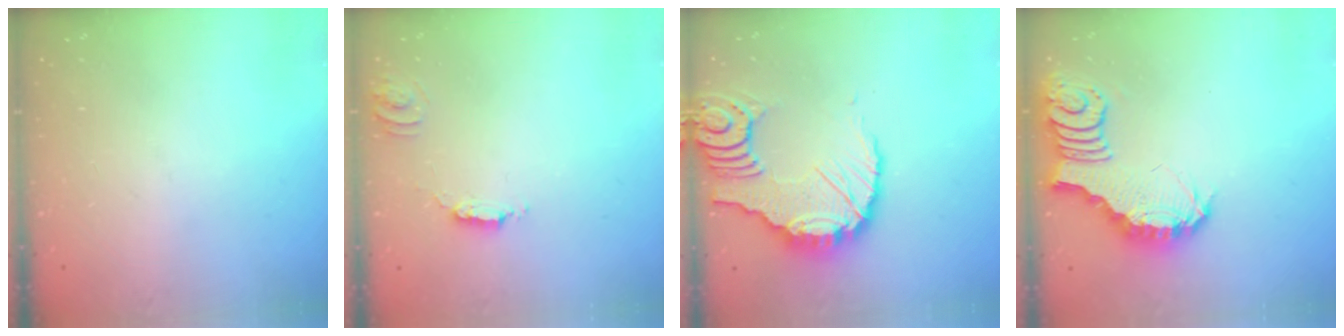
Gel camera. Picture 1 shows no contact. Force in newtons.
{"total": 2.2, "press": 2.2, "slide": 0.1}
{"total": 12.2, "press": 12.2, "slide": 1.3}
{"total": 3.9, "press": 3.9, "slide": 0.5}